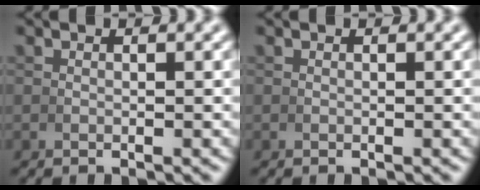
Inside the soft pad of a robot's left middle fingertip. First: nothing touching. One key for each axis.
{"total": 0.0}